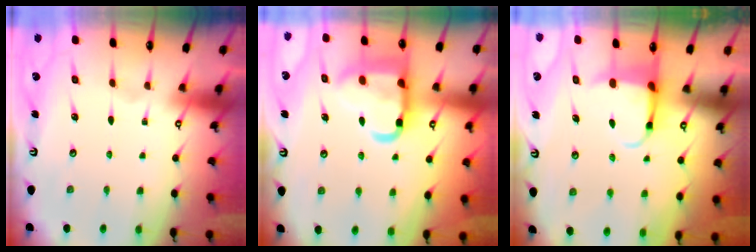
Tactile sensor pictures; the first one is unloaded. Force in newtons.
{"total": 17.7, "press": 17.5, "slide": 2.0}
{"total": 4.0, "press": 3.9, "slide": 1.0}